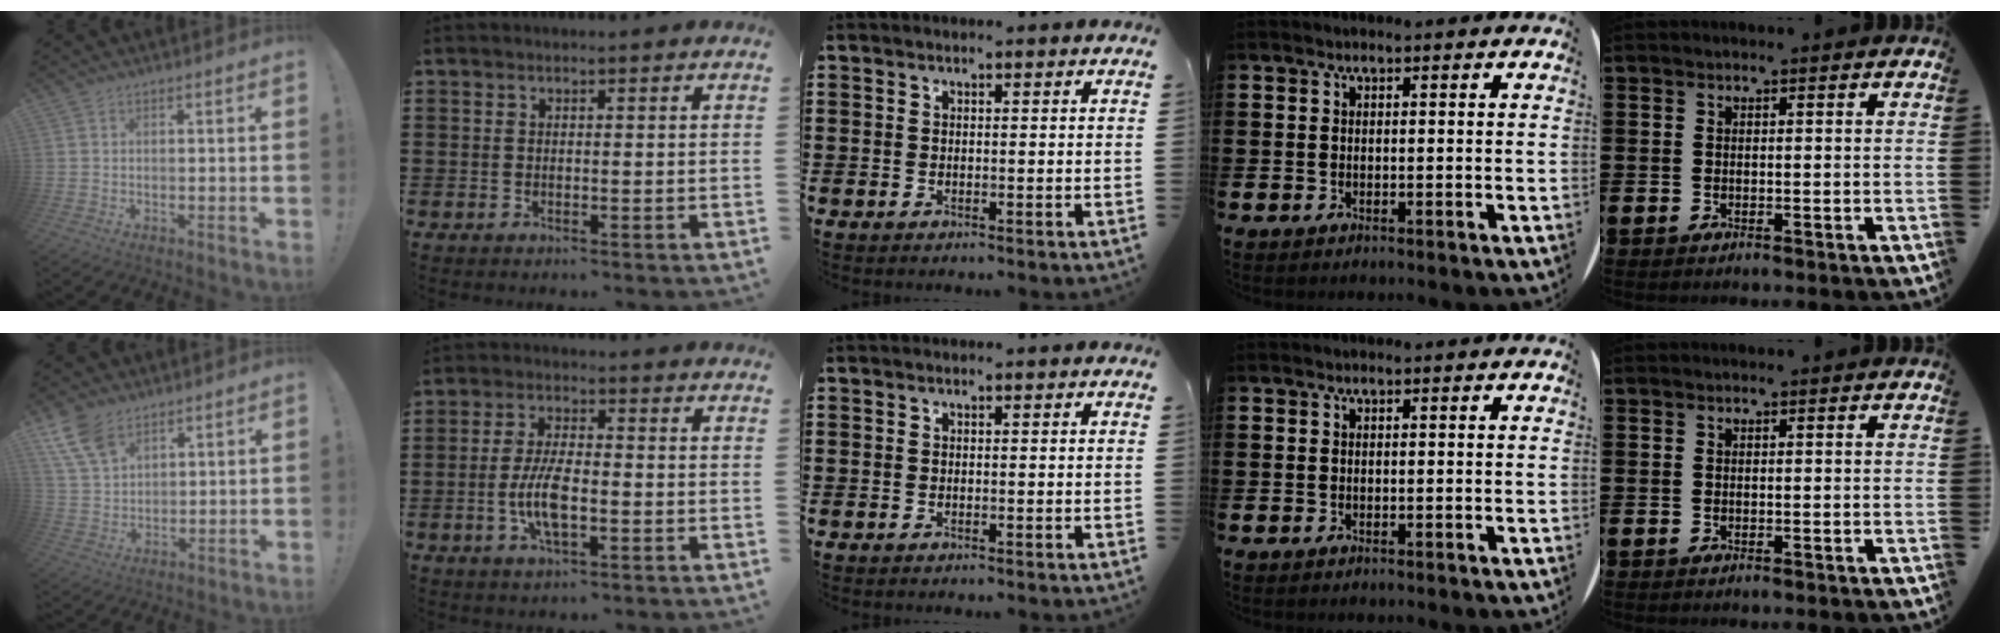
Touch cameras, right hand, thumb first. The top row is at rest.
{"thumb": {"total": 10.0, "force": [6.6, 5.7, 4.9], "torque": [-0.089, -0.029, 0.131]}, "index": {"total": 7.1, "force": [-1.7, 2.3, 6.5], "torque": [-0.146, -0.009, -0.037]}}